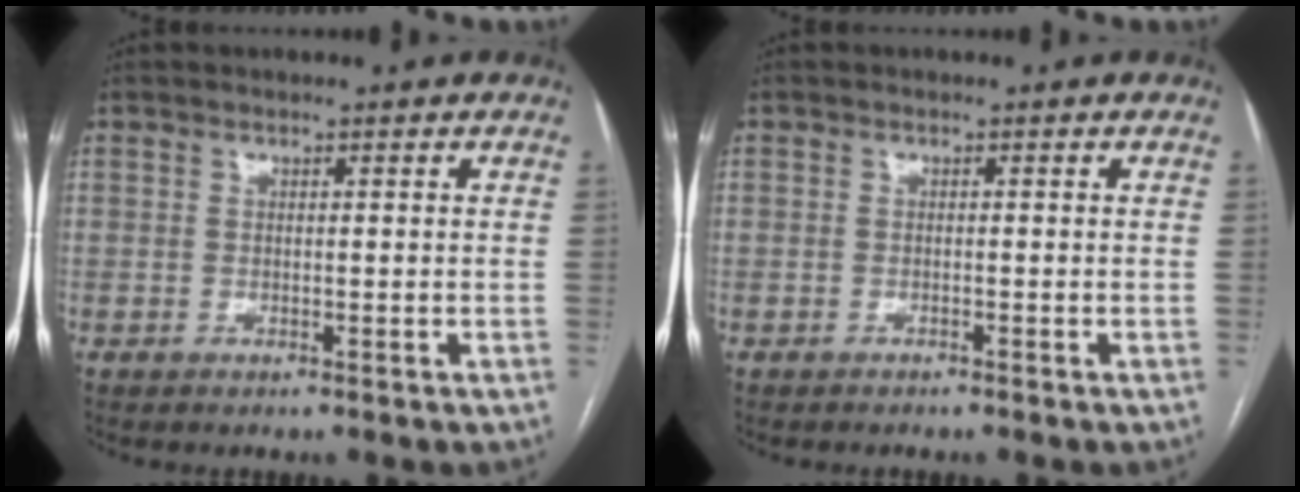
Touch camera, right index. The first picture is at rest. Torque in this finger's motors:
{"motor_torque": [-0.01, 0.12, -0.21, -0.09]}